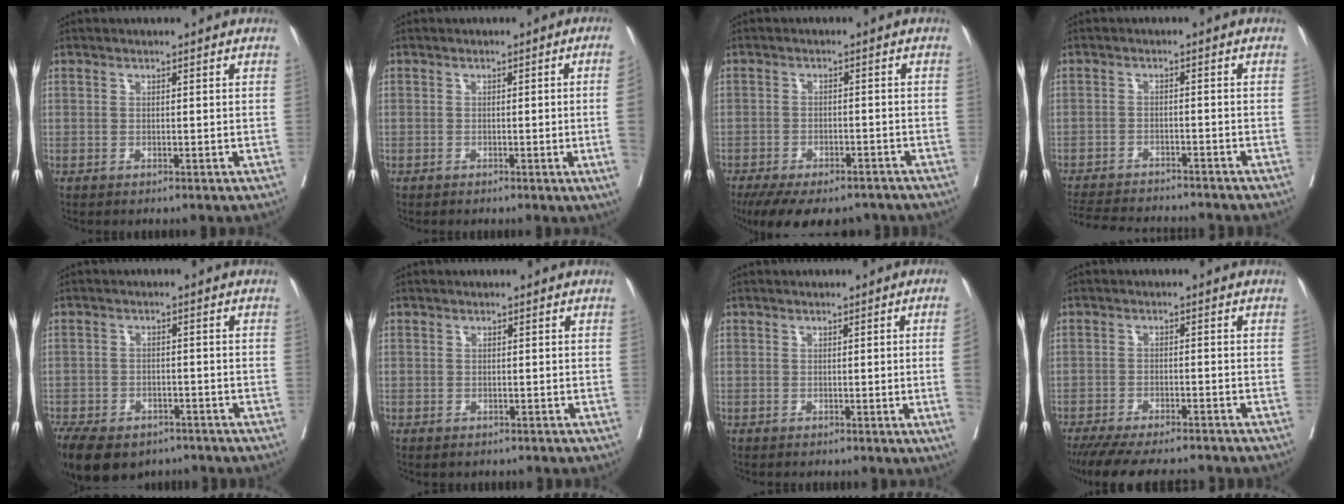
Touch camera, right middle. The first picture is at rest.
{"total": 4.1, "force": [-0.6, -1.5, 3.7], "torque": [-0.042, -0.008, -0.007]}
{"total": 14.6, "force": [-11.6, 5.7, 6.8], "torque": [-0.142, -0.014, -0.159]}
{"total": 13.6, "force": [-12.5, 2.2, 4.6], "torque": [-0.097, -0.013, -0.175]}
{"total": 15.1, "force": [-10.5, 8.5, 6.8], "torque": [-0.174, -0.015, -0.148]}
{"total": 2.7, "force": [-2.4, 1.0, 0.8], "torque": [-0.014, -0.005, -0.028]}
{"total": 4.3, "force": [-0.6, -1.9, 3.8], "torque": [-0.045, -0.009, -0.007]}
{"total": 14.0, "force": [-12.5, 2.5, 5.9], "torque": [-0.114, -0.023, -0.177]}